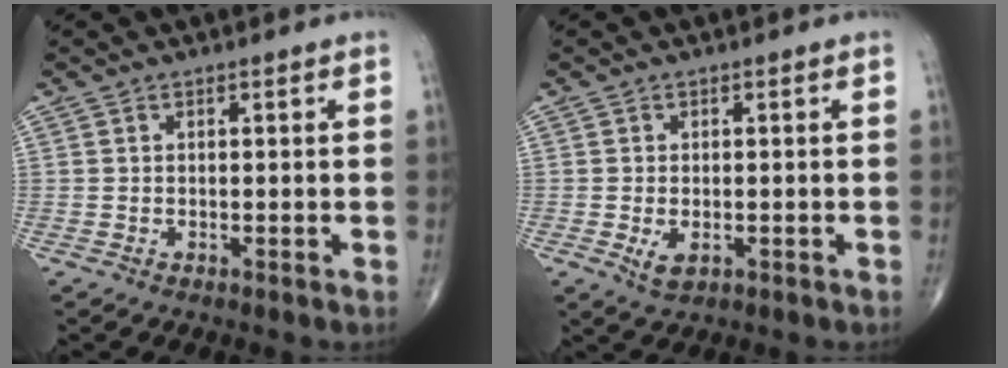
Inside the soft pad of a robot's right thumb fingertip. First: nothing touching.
{"total": 3.0, "force": [-0.8, 1.7, 2.3], "torque": [-0.039, -0.004, -0.008]}